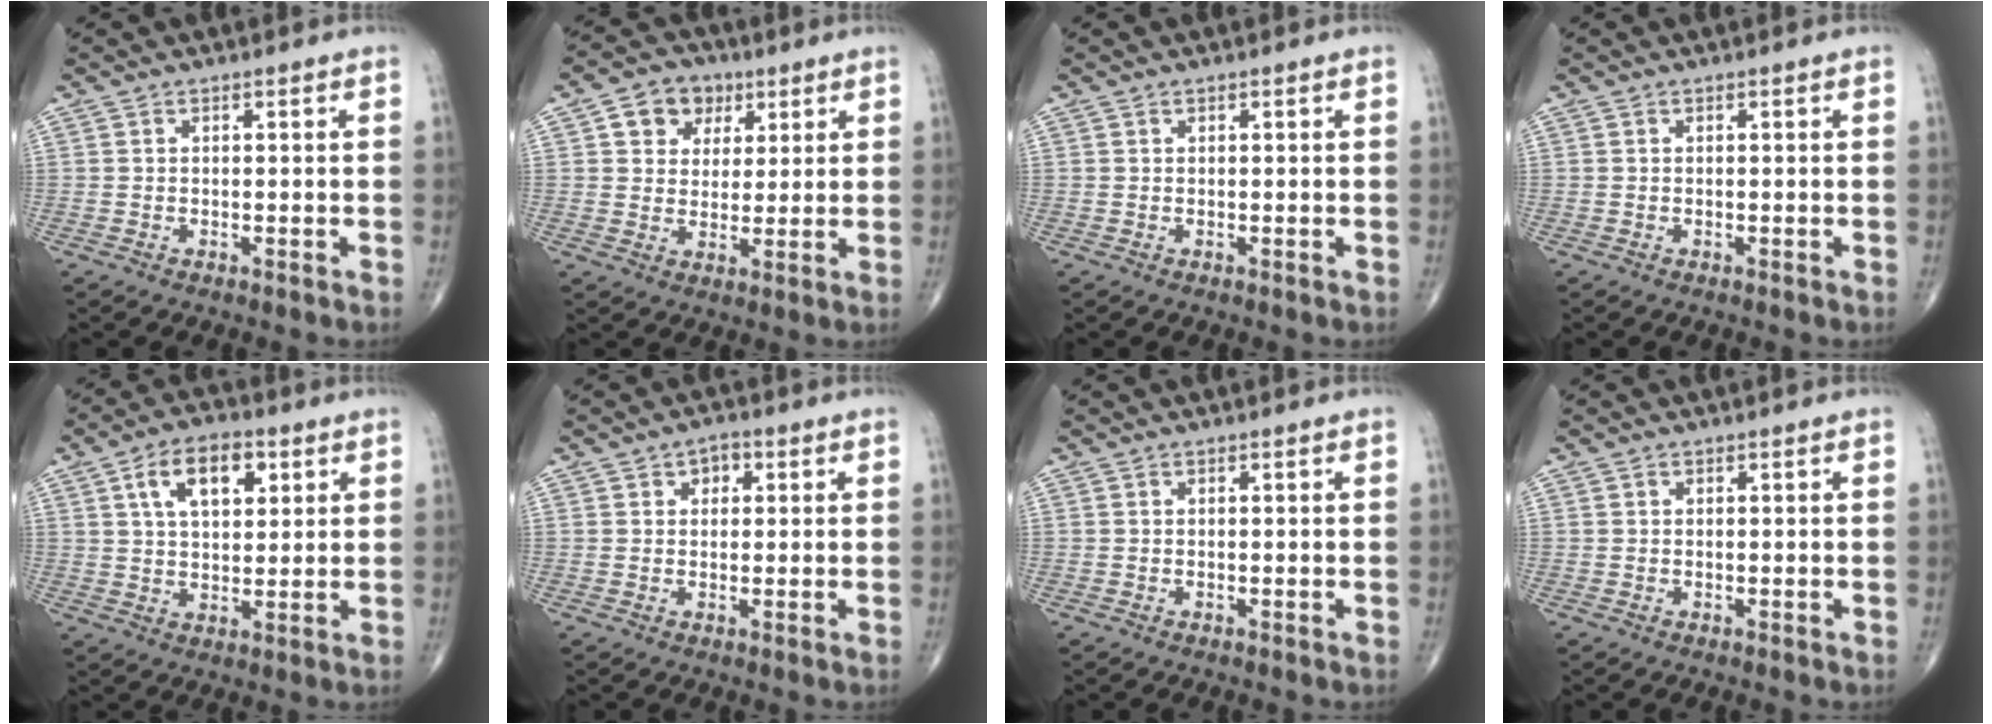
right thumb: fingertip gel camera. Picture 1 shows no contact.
{"total": 8.2, "force": [3.5, 6.5, 3.5], "torque": [-0.016, -0.007, 0.051]}
{"total": 0.0}
{"total": 0.0}
{"total": 10.7, "force": [4.1, 6.0, 7.8], "torque": [-0.110, -0.004, 0.067]}
{"total": 3.0, "force": [1.1, 2.2, 1.7], "torque": [-0.004, 0.001, 0.010]}
{"total": 0.0}
{"total": 0.0}